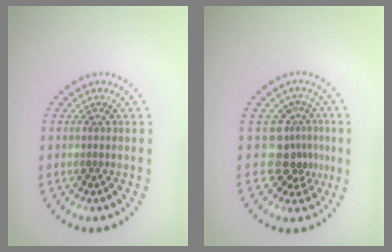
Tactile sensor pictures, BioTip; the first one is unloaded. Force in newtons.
{"total": 3.3, "press": 2.3, "slide": 2.4}